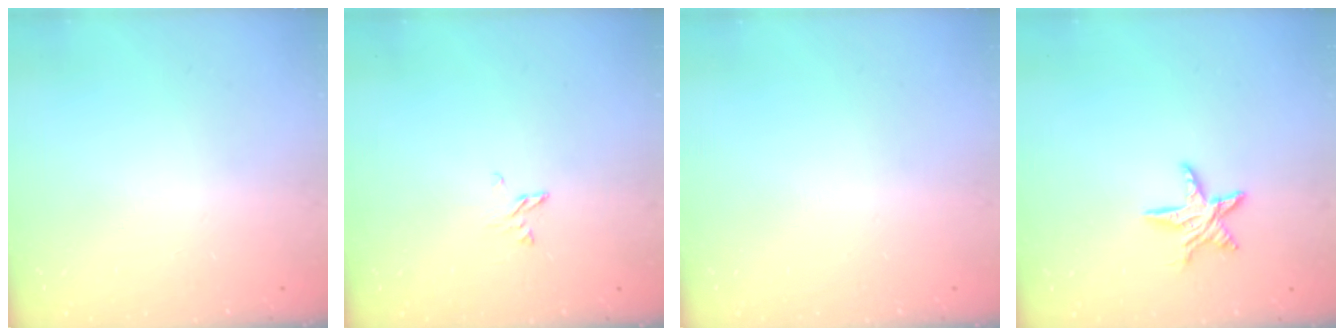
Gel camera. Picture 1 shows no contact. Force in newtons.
{"total": 3.6, "press": 3.6, "slide": 0.4}
{"total": 0.0}
{"total": 9.4, "press": 9.4, "slide": 0.7}